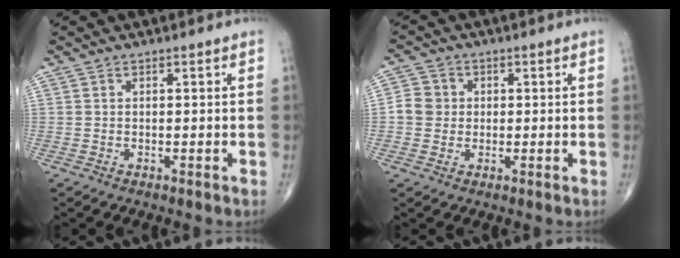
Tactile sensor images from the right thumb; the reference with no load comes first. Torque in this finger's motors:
{"motor_torque": [-0.15, 0.18, 0.06, -0.10, 0.06]}